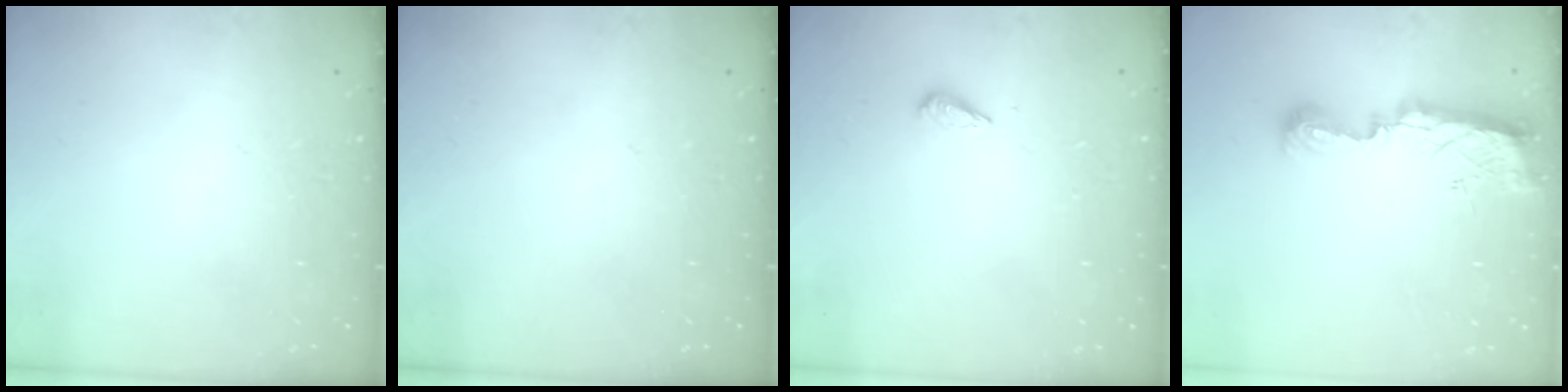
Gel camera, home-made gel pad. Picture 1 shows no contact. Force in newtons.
{"total": 0.0}
{"total": 2.9, "press": 2.9, "slide": 0.4}
{"total": 9.4, "press": 9.4, "slide": 0.4}